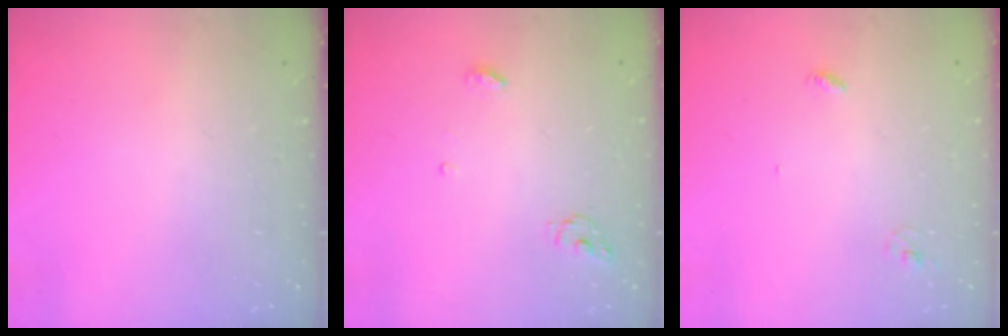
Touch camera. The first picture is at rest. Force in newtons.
{"total": 3.8, "press": 3.8, "slide": 0.3}
{"total": 2.8, "press": 2.8, "slide": 0.3}